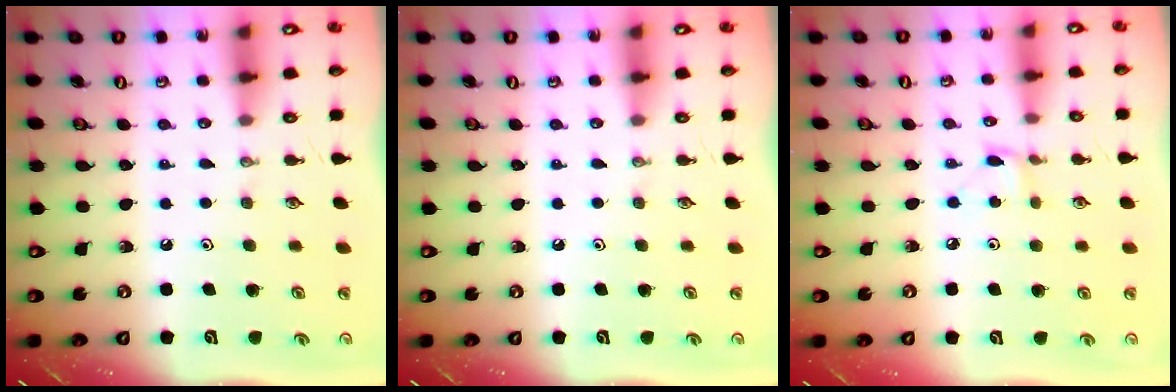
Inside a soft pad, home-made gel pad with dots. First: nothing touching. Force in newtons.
{"total": 0.0}
{"total": 2.8, "press": 2.8, "slide": 0.3}